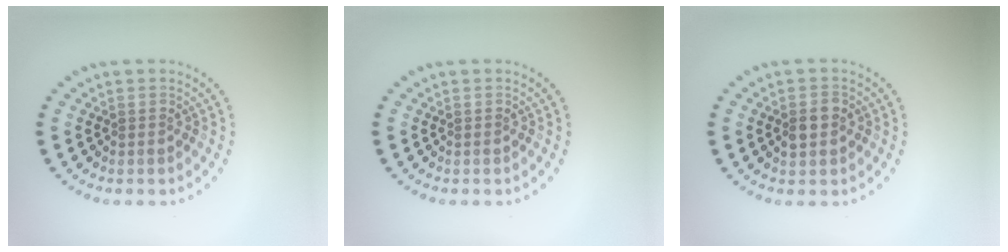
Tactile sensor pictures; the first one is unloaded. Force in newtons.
{"total": 0.0}
{"total": 2.0, "press": 1.9, "slide": 0.1}